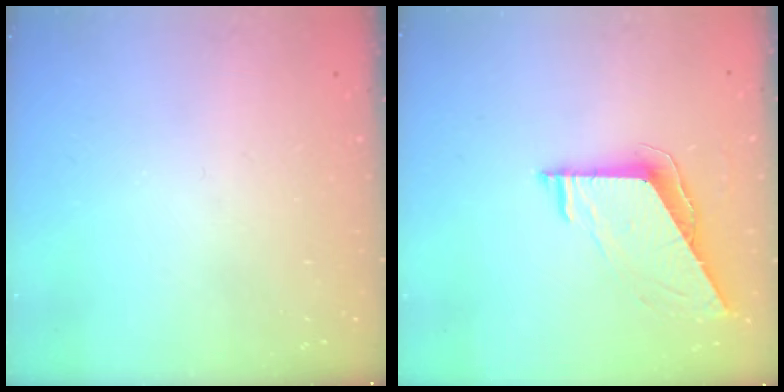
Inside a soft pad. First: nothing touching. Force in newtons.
{"total": 7.2, "press": 7.2, "slide": 0.5}